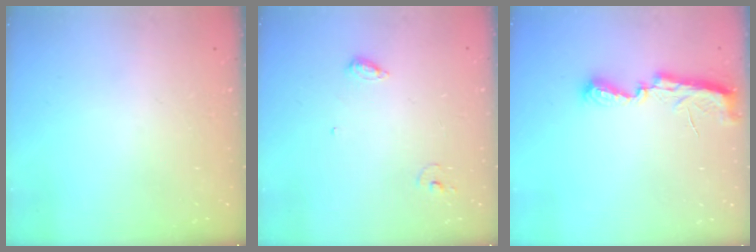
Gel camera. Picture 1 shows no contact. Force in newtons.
{"total": 6.4, "press": 6.4, "slide": 0.5}
{"total": 7.0, "press": 7.0, "slide": 0.6}